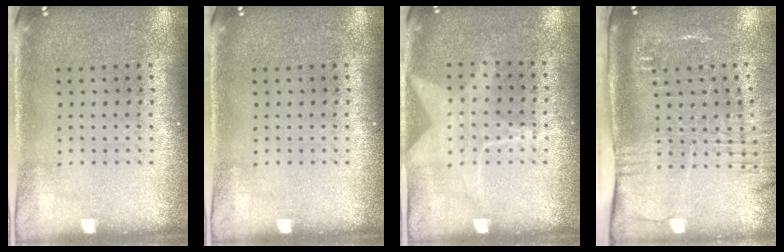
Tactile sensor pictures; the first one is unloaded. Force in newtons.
{"total": 0.0}
{"total": 1.2, "press": 1.2, "slide": 0.1}
{"total": 2.7, "press": 2.1, "slide": 1.7}